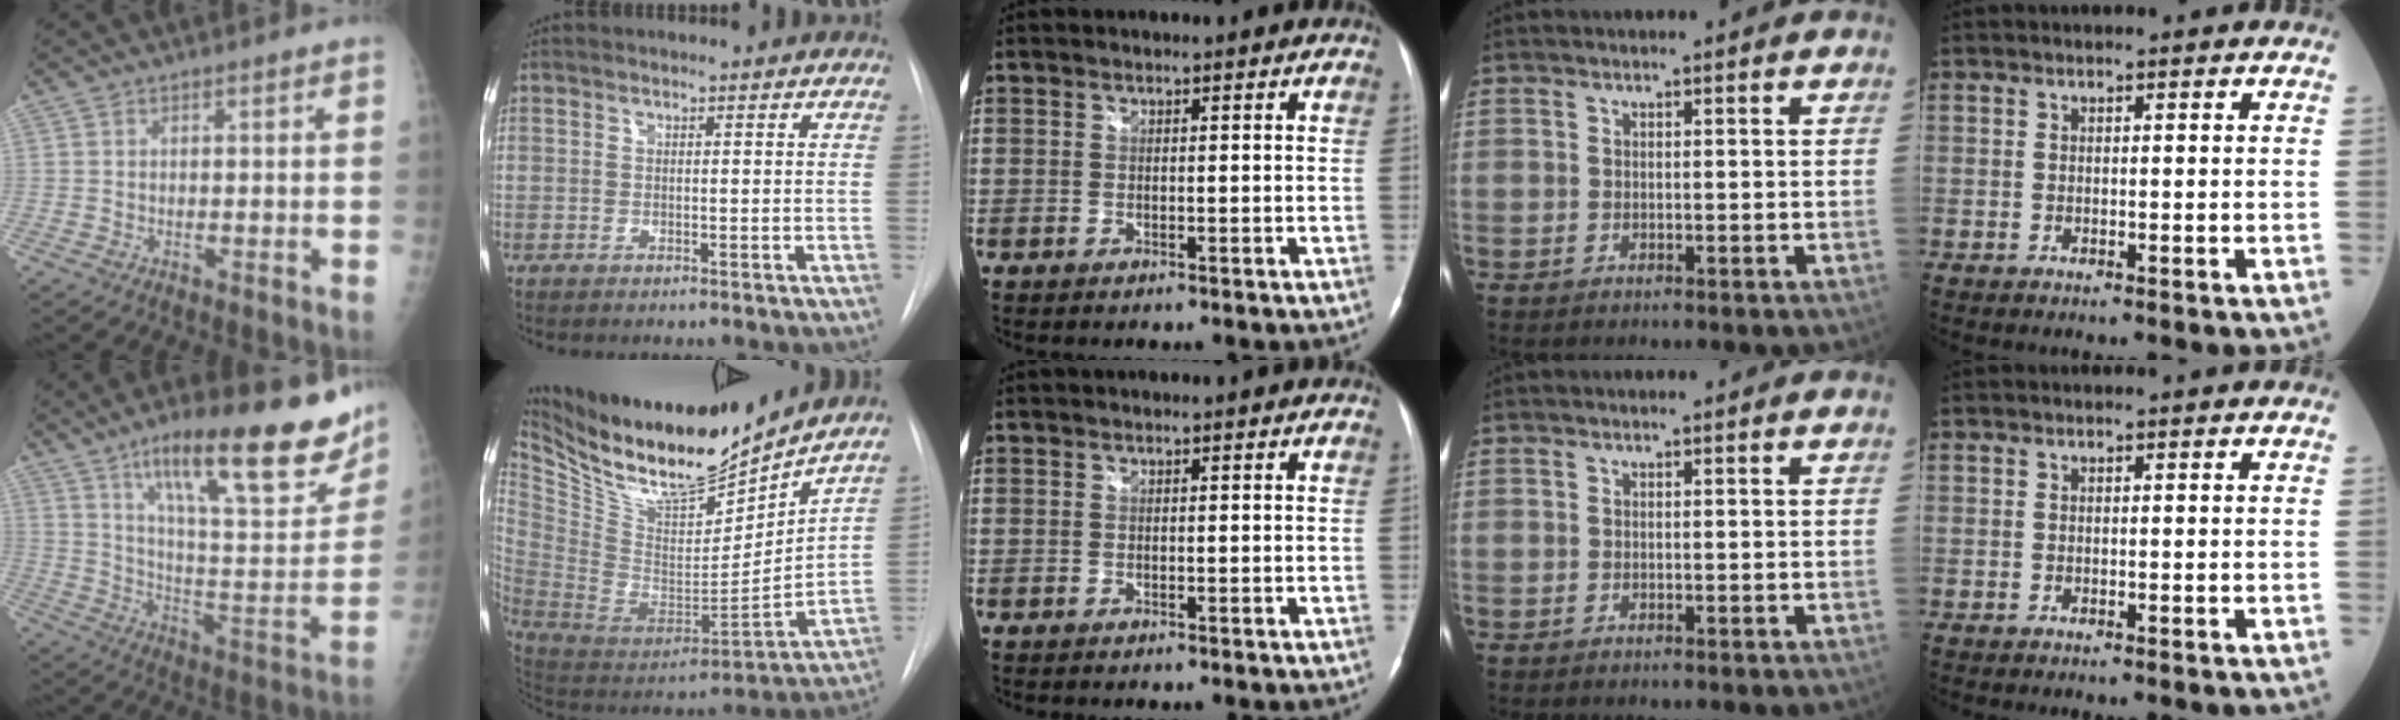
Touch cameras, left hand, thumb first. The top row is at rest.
{"thumb": {"total": 28.5, "force": [17.4, 7.7, 21.2], "torque": [-0.273, -0.057, 0.271]}, "index": {"total": 20.1, "force": [17.4, 4.1, 9.4], "torque": [-0.172, -0.035, 0.306]}}